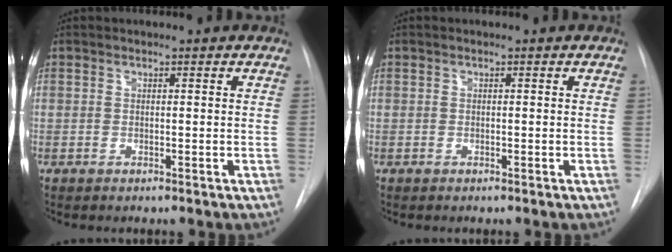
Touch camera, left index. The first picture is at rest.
{"total": 0.0}